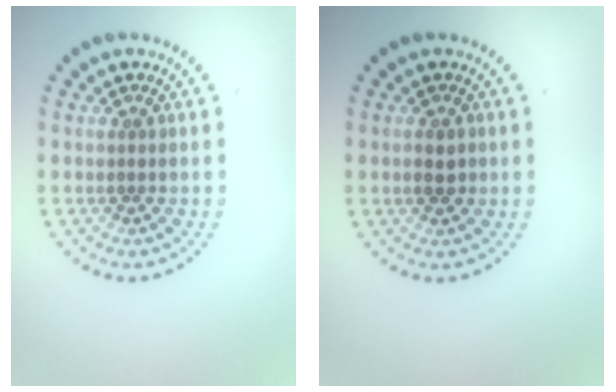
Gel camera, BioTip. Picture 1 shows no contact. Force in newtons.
{"total": 1.6, "press": 1.6, "slide": 0.1}